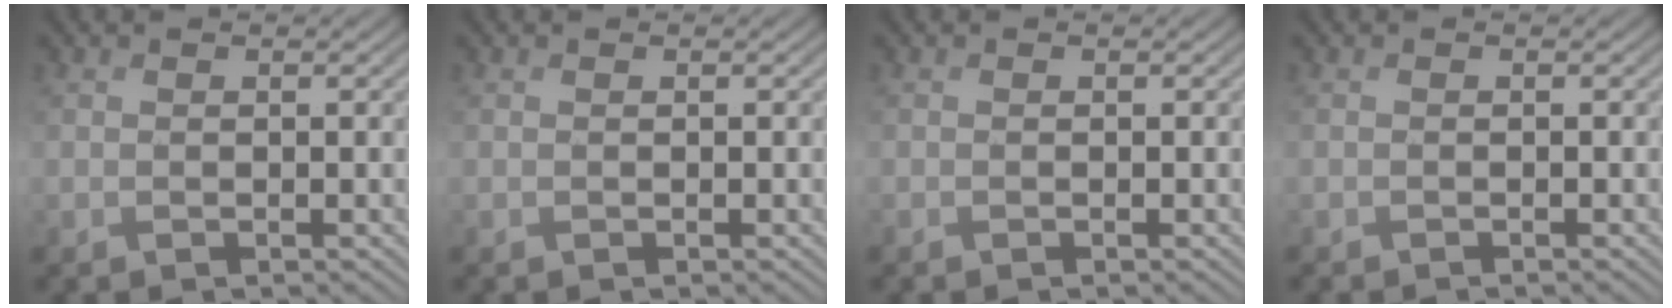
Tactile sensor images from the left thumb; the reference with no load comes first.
{"total": 0.0}
{"total": 0.0}
{"total": 0.0}